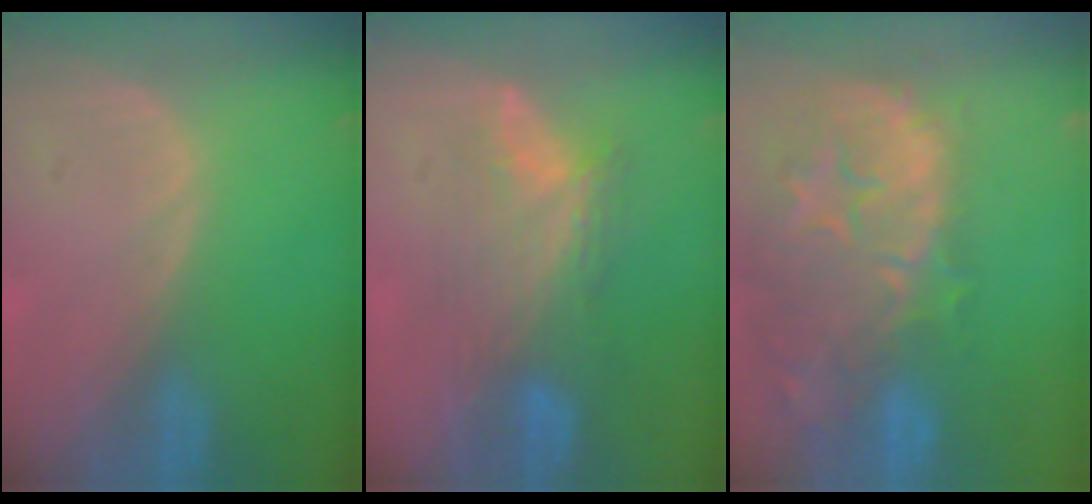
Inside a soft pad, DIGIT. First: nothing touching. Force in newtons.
{"total": 7.3, "press": 7.1, "slide": 1.8}
{"total": 15.1, "press": 12.0, "slide": 9.2}